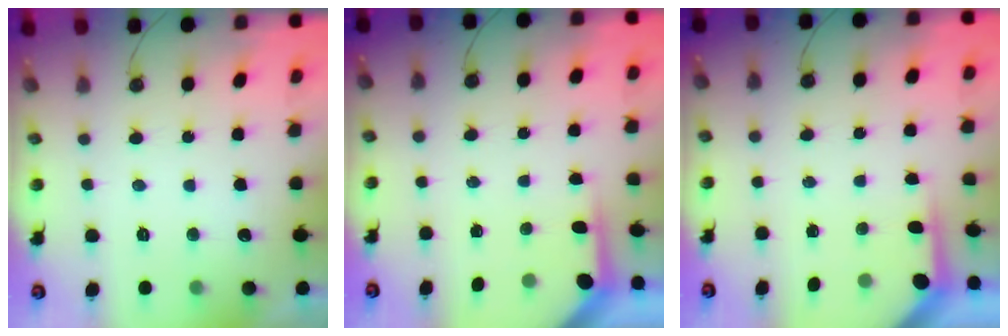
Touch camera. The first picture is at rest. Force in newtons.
{"total": 3.5, "press": 3.5, "slide": 0.3}
{"total": 3.5, "press": 3.5, "slide": 0.3}